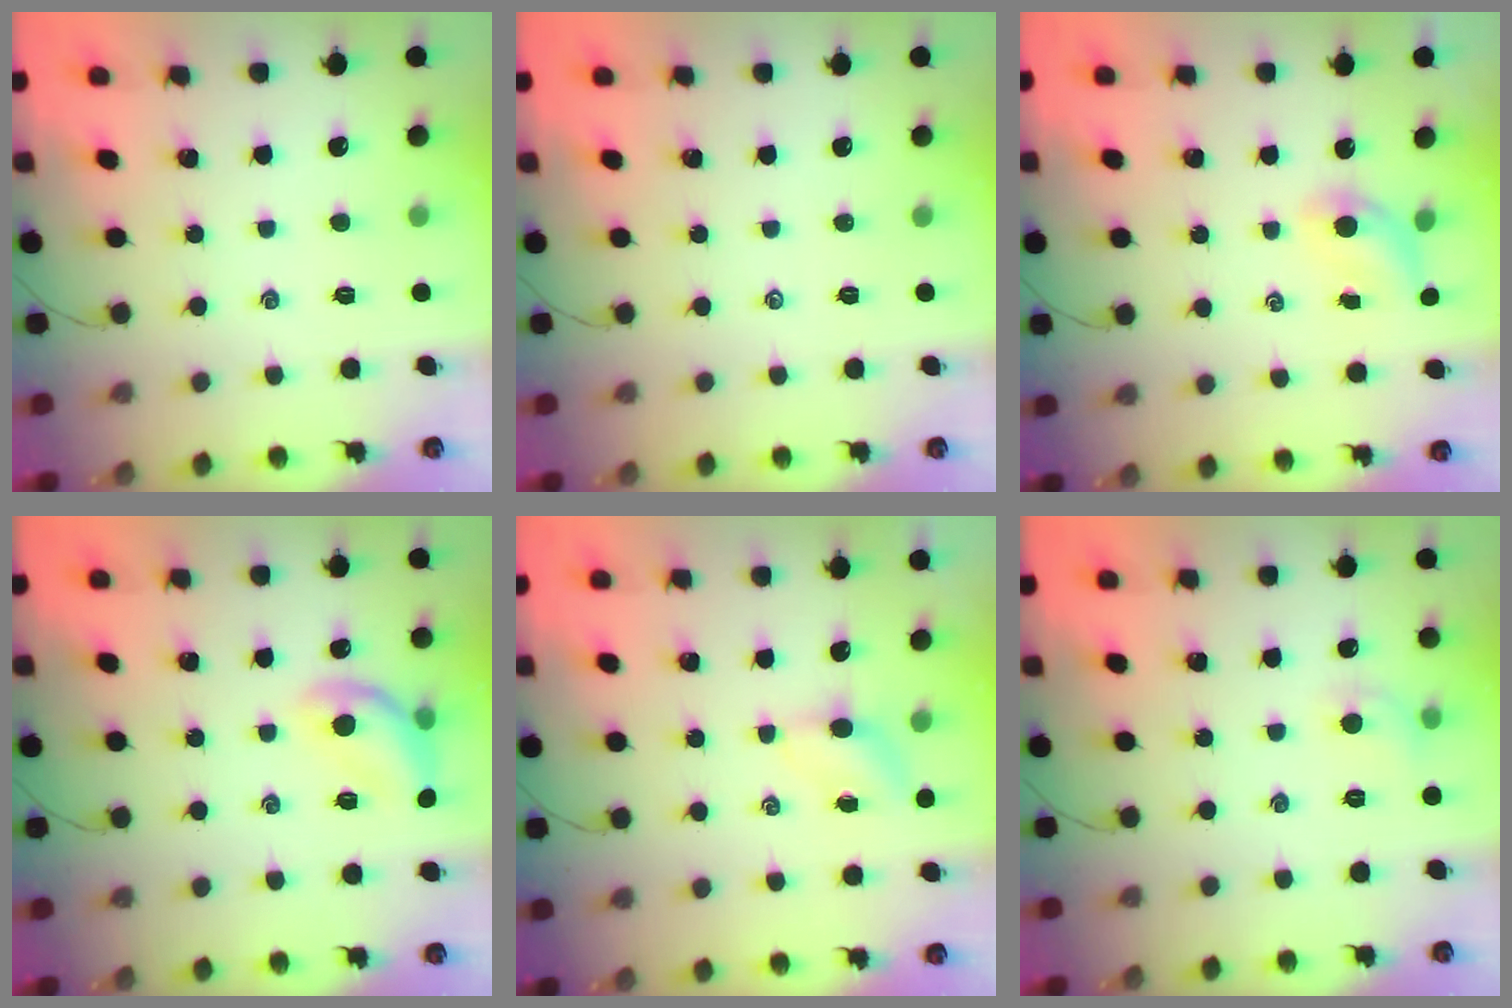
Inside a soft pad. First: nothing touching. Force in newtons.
{"total": 0.0}
{"total": 3.5, "press": 3.4, "slide": 0.8}
{"total": 12.4, "press": 12.4, "slide": 0.8}
{"total": 3.5, "press": 3.3, "slide": 1.2}
{"total": 5.0, "press": 4.8, "slide": 1.4}